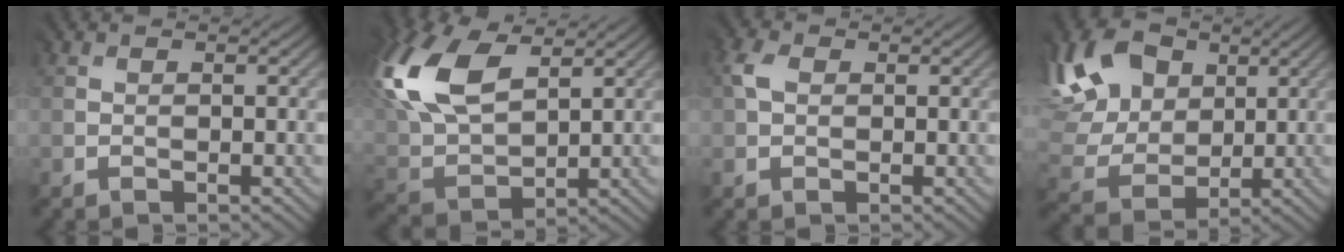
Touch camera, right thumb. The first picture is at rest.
{"total": 14.4, "force": [6.5, 8.4, 9.8], "torque": [-0.266, 0.023, 0.125]}
{"total": 2.7, "force": [0.9, 2.1, 1.4], "torque": [-0.034, 0.003, 0.014]}
{"total": 12.6, "force": [6.1, 8.8, 6.7], "torque": [-0.187, 0.030, 0.101]}